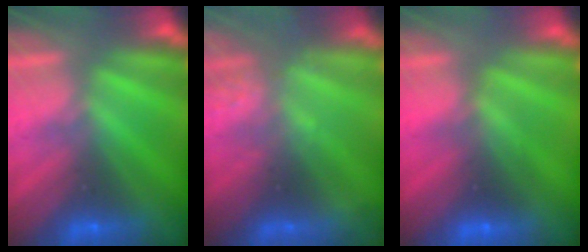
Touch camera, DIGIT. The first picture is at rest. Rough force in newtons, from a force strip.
{"total": 2.3}
{"total": 2.7}